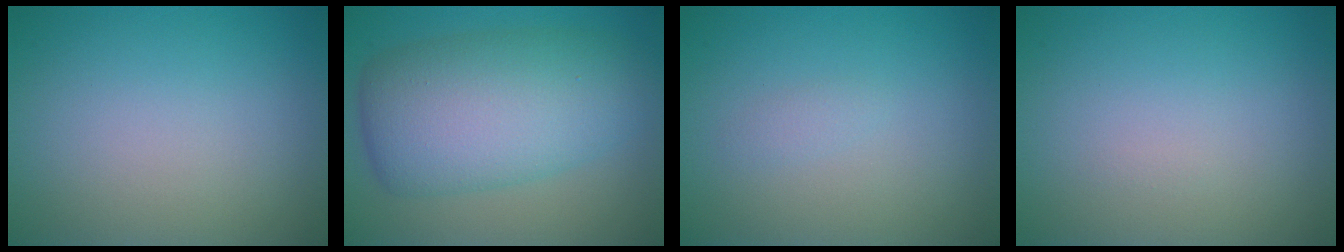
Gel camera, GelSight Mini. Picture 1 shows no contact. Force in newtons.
{"total": 9.4, "press": 9.4, "slide": 0.2}
{"total": 0.6, "press": 0.6, "slide": 0.0}
{"total": 0.0}